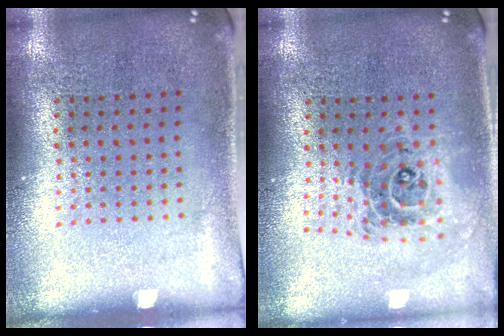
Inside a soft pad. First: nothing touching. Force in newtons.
{"total": 0.9, "press": 0.9, "slide": 0.2}